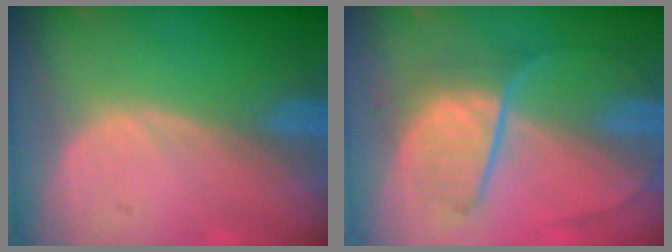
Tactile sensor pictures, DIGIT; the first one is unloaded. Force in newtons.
{"total": 6.8, "press": 6.7, "slide": 1.2}